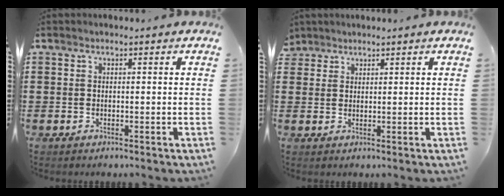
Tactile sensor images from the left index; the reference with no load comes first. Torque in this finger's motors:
{"motor_torque": [0.03, -0.01, -0.02, -0.02]}